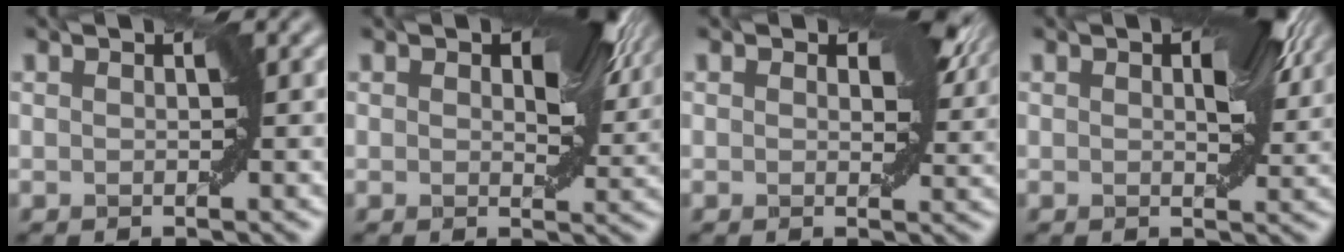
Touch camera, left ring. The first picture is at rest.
{"total": 6.6, "force": [2.4, 3.4, 5.1], "torque": [-0.064, 0.002, 0.034]}
{"total": 5.1, "force": [2.1, 2.8, 3.7], "torque": [-0.044, -0.002, 0.028]}
{"total": 5.3, "force": [1.9, 2.4, 4.4], "torque": [-0.059, 0.003, 0.028]}